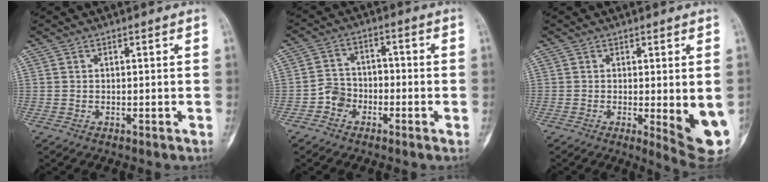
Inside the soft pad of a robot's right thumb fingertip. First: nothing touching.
{"total": 5.5, "force": [-3.2, 4.2, 1.5], "torque": [-0.002, 0.031, -0.070]}
{"total": 9.5, "force": [-1.8, 2.2, 9.0], "torque": [-0.103, -0.020, -0.018]}